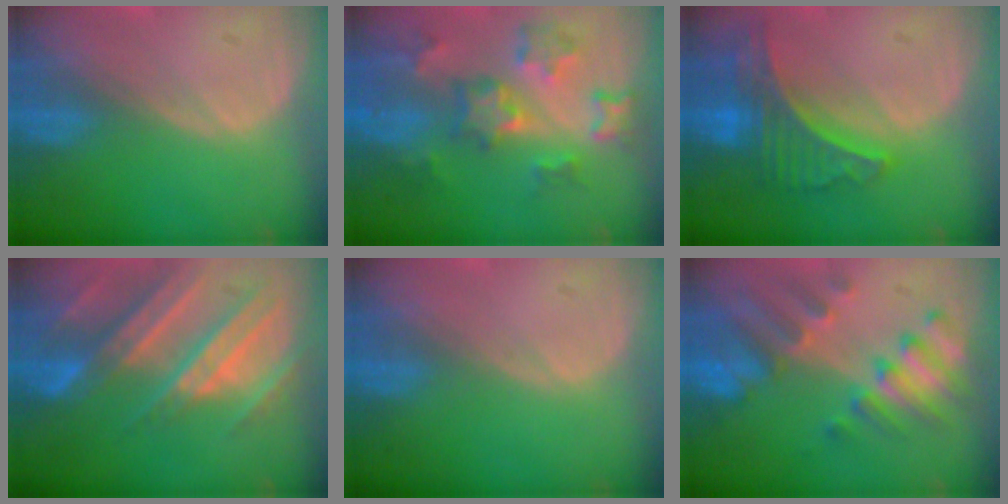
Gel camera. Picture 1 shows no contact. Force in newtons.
{"total": 8.8, "press": 7.8, "slide": 4.2}
{"total": 7.9, "press": 7.0, "slide": 3.7}
{"total": 11.2, "press": 9.9, "slide": 5.2}
{"total": 0.0}
{"total": 8.4, "press": 8.2, "slide": 2.1}